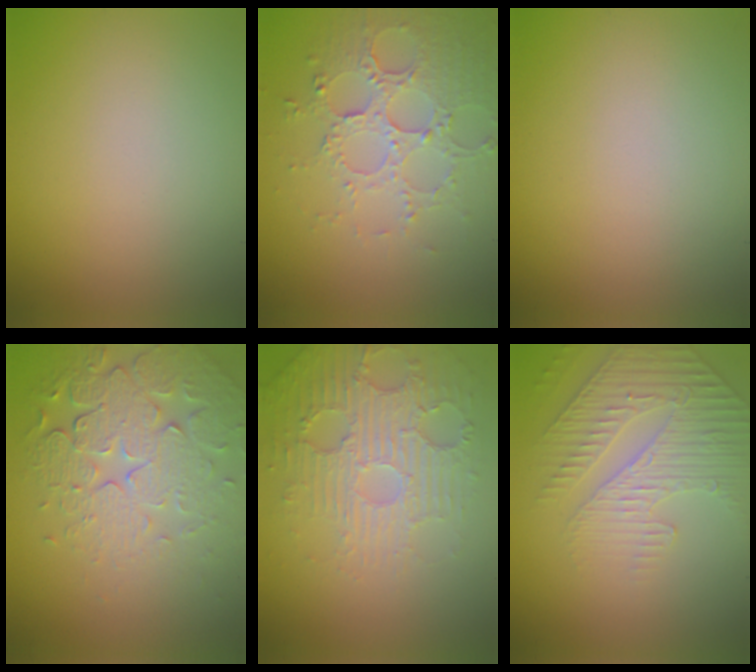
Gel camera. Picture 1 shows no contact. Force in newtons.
{"total": 5.3, "press": 3.9, "slide": 3.6}
{"total": 0.0}
{"total": 6.9, "press": 5.2, "slide": 4.6}
{"total": 4.5, "press": 3.7, "slide": 2.6}
{"total": 4.5, "press": 3.5, "slide": 2.9}